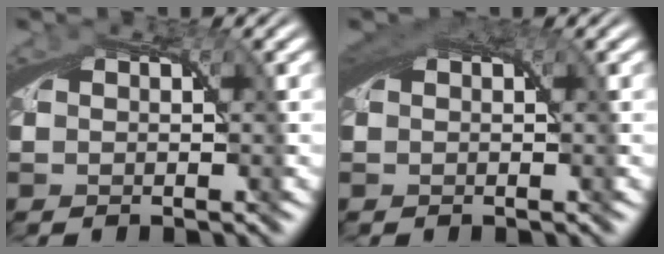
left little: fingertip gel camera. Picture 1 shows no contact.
{"total": 1.7, "force": [0.6, 1.0, 1.2], "torque": [-0.026, -0.003, 0.010]}